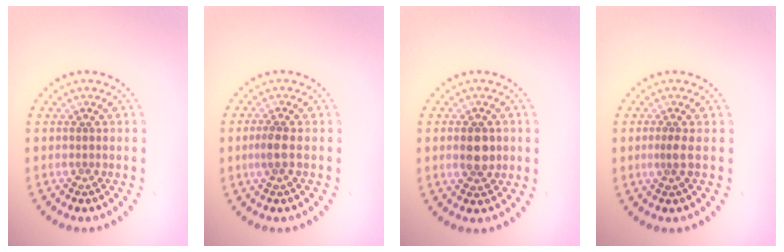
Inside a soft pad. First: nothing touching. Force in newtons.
{"total": 1.4, "press": 1.3, "slide": 0.7}
{"total": 2.8, "press": 2.8, "slide": 0.1}
{"total": 0.8, "press": 0.4, "slide": 0.7}